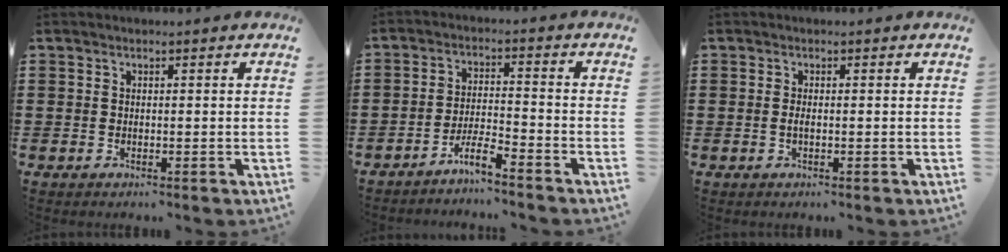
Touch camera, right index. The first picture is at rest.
{"total": 4.4, "force": [-3.9, 0.0, 1.9], "torque": [-0.053, -0.003, -0.082]}
{"total": 1.0, "force": [-0.2, 0.2, 0.9], "torque": [-0.017, -0.002, -0.004]}